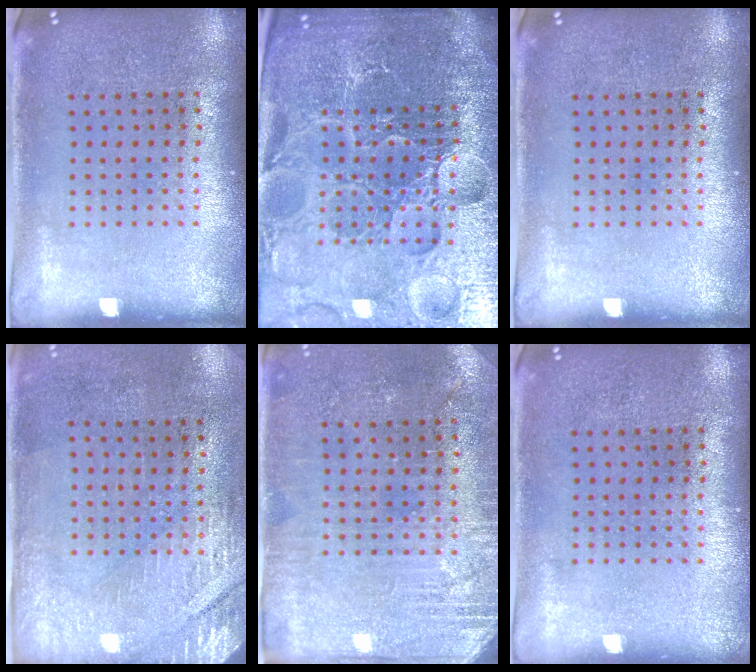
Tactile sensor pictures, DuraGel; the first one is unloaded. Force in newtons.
{"total": 6.3, "press": 5.6, "slide": 2.9}
{"total": 0.0}
{"total": 2.8, "press": 2.4, "slide": 1.4}
{"total": 2.8, "press": 2.7, "slide": 0.7}
{"total": 0.0}